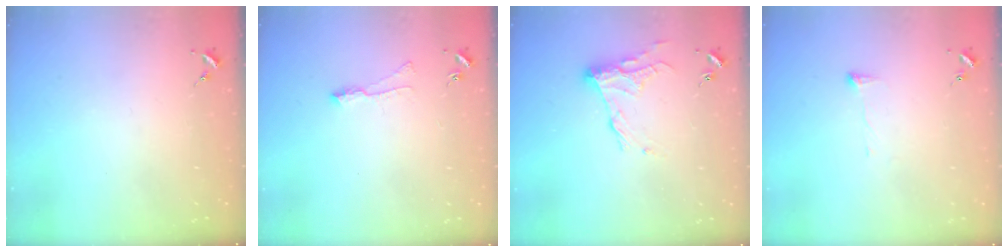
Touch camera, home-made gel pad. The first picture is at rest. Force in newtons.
{"total": 6.5, "press": 6.5, "slide": 0.6}
{"total": 11.5, "press": 11.5, "slide": 0.7}
{"total": 3.1, "press": 3.1, "slide": 0.6}